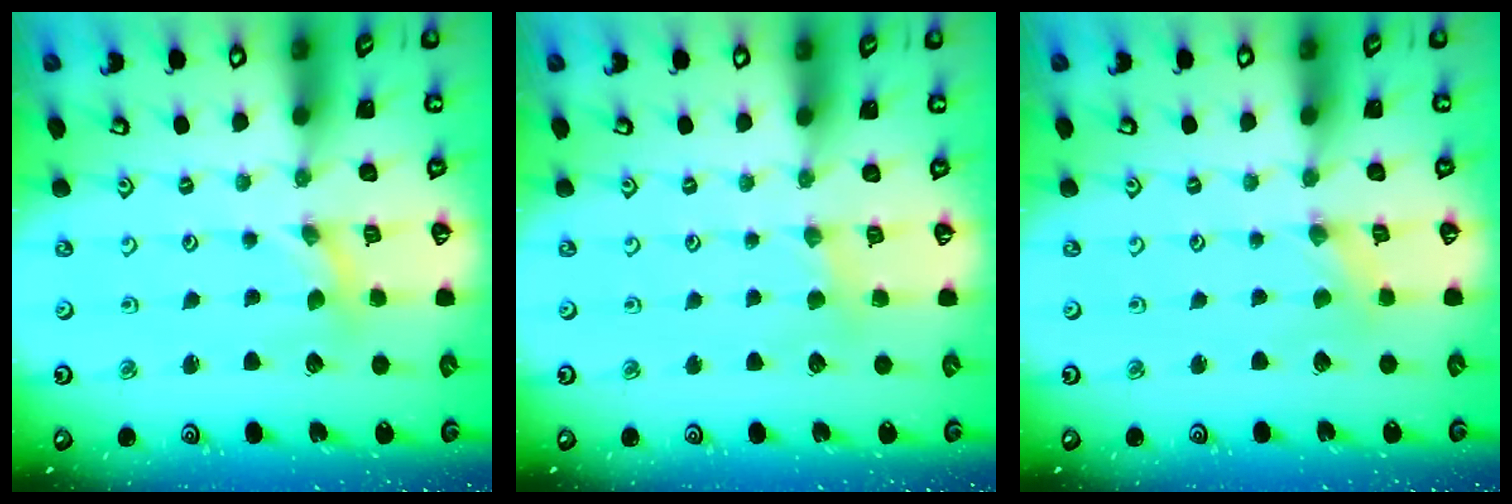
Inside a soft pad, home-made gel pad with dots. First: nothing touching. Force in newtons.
{"total": 2.5, "press": 2.5, "slide": 0.4}
{"total": 0.0}